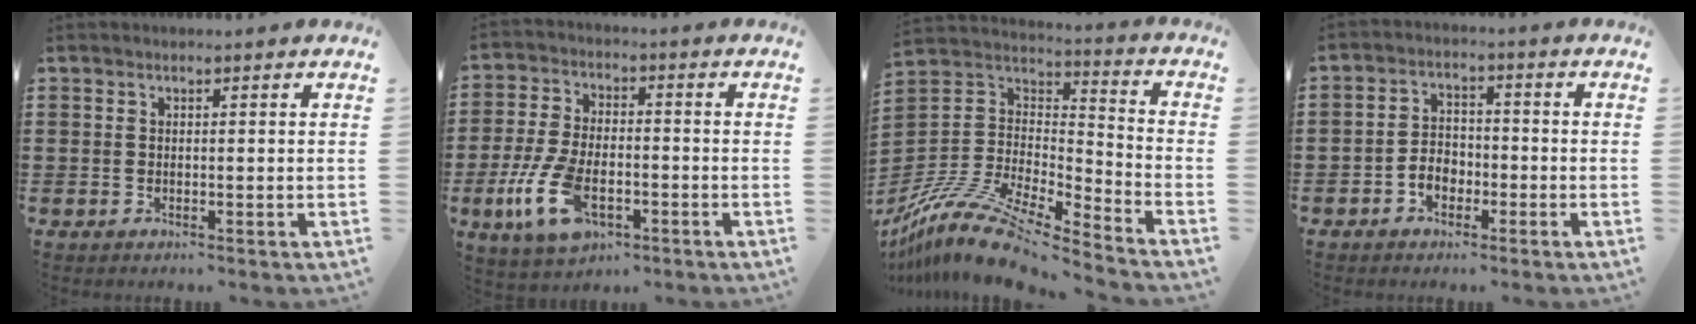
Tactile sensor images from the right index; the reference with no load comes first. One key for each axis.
{"total": 10.4, "fx": -4.1, "fy": 5.1, "fz": 8.0, "tx": -0.197, "ty": -0.006, "tz": -0.081}
{"total": 13.0, "fx": -10.4, "fy": 2.8, "fz": 7.3, "tx": -0.159, "ty": 0.013, "tz": -0.203}
{"total": 3.7, "fx": -1.9, "fy": 2.7, "fz": 1.7, "tx": -0.037, "ty": 0.007, "tz": -0.038}